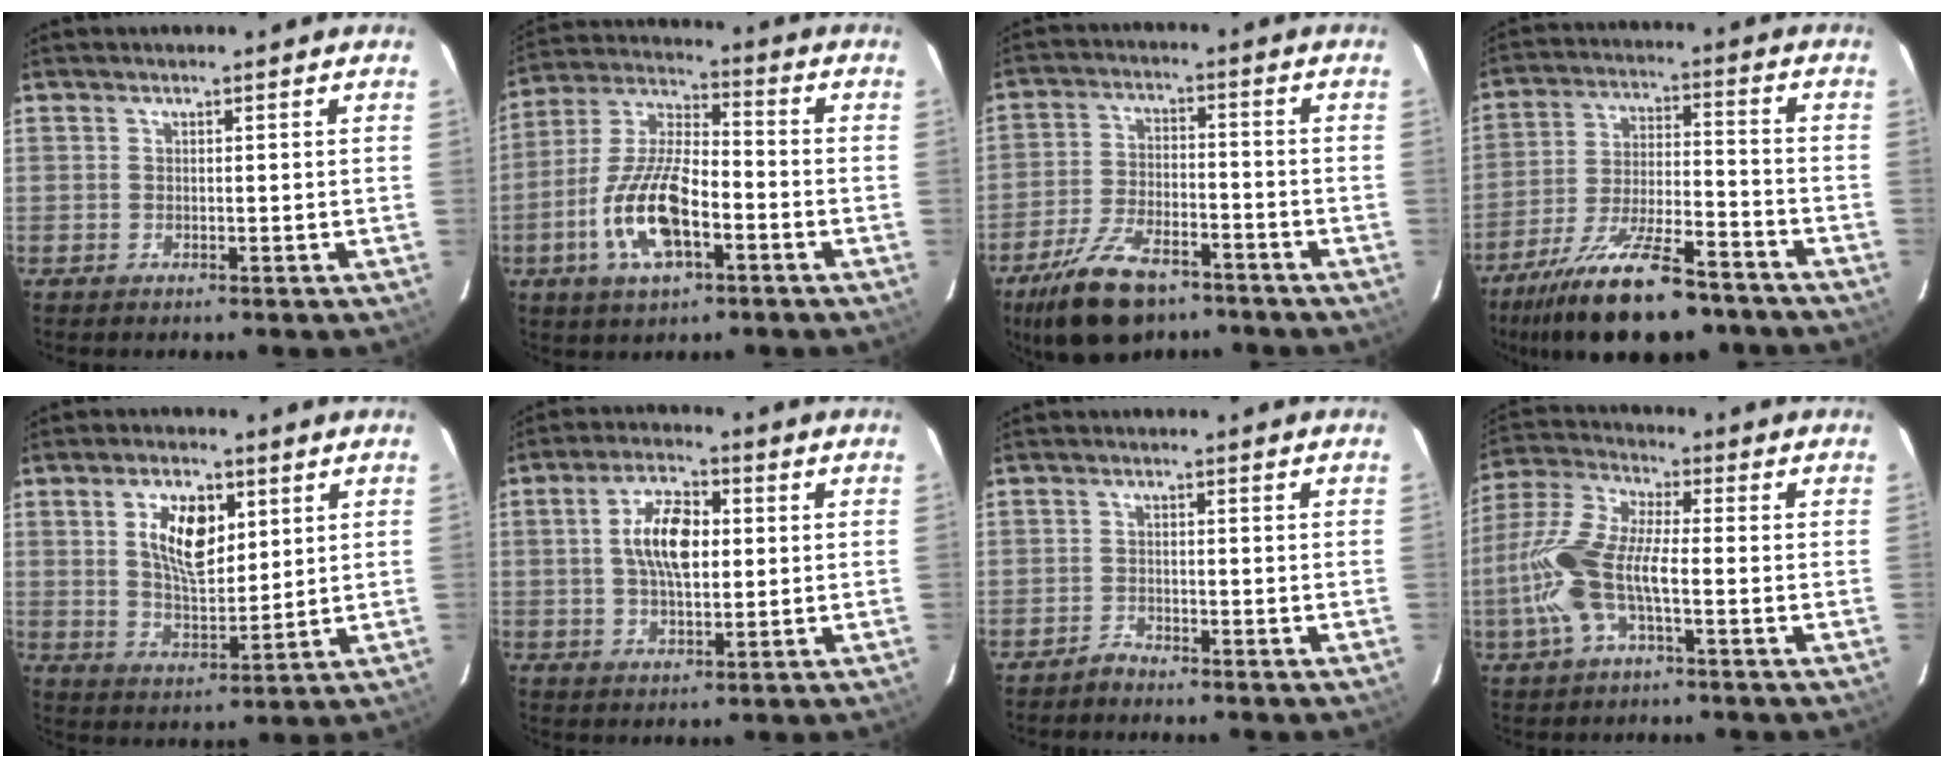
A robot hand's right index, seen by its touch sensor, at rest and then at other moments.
{"total": 14.9, "force": [-5.5, 5.8, 12.5], "torque": [-0.268, -0.003, -0.103]}
{"total": 14.1, "force": [-9.8, 6.3, 7.9], "torque": [-0.178, -0.014, -0.171]}
{"total": 20.8, "force": [-16.0, 6.0, 11.9], "torque": [-0.227, -0.031, -0.252]}
{"total": 10.4, "force": [3.6, 5.2, 8.2], "torque": [-0.145, 0.009, 0.071]}
{"total": 9.5, "force": [1.2, 4.6, 8.3], "torque": [-0.152, 0.014, 0.022]}
{"total": 1.6, "force": [-1.5, 0.4, -0.1], "torque": [0.001, 0.004, -0.030]}
{"total": 12.7, "force": [-2.9, 4.1, 11.7], "torque": [-0.260, 0.004, -0.061]}